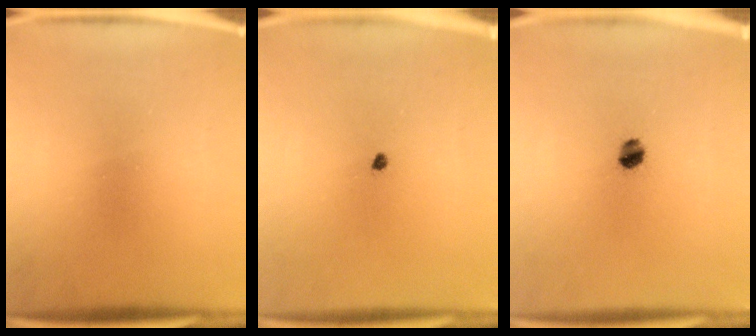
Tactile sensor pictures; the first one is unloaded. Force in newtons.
{"total": 0.7}
{"total": 3.0}